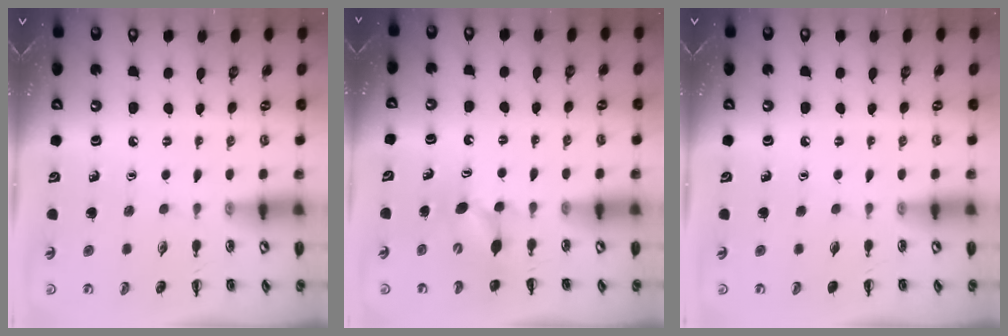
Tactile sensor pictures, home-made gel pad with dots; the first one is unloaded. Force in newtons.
{"total": 5.0, "press": 4.9, "slide": 1.0}
{"total": 0.0}